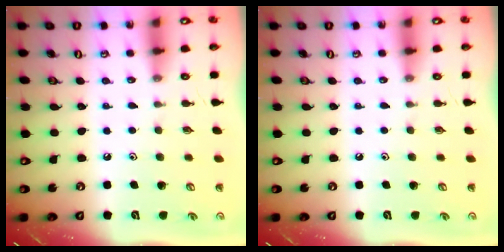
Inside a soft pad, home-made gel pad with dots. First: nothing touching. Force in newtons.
{"total": 0.0}